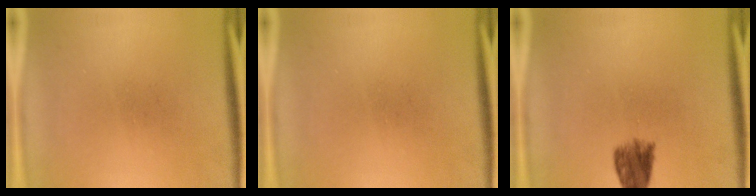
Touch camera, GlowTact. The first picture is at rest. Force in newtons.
{"total": 0.0}
{"total": 4.8}